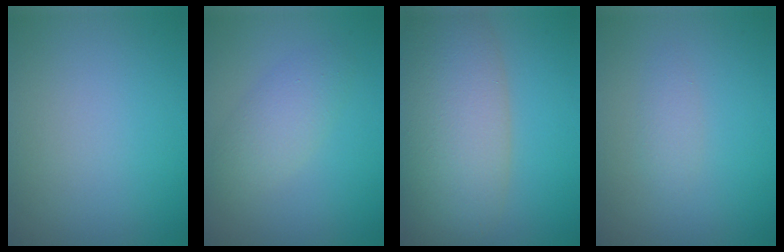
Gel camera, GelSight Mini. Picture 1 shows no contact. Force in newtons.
{"total": 2.8, "press": 2.8, "slide": 0.2}
{"total": 9.6, "press": 9.6, "slide": 0.7}
{"total": 1.1, "press": 1.1, "slide": 0.1}